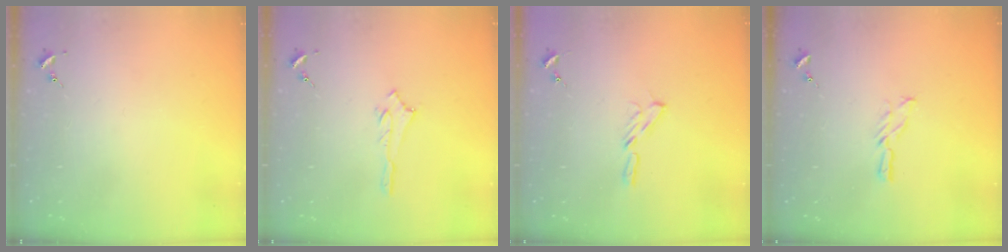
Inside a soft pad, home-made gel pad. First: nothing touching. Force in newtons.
{"total": 2.5, "press": 2.5, "slide": 0.2}
{"total": 4.0, "press": 4.0, "slide": 0.4}
{"total": 5.7, "press": 5.7, "slide": 0.1}